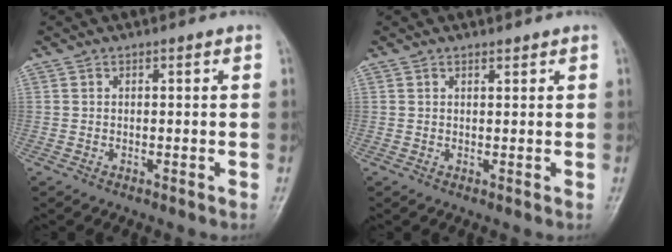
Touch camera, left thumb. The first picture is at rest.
{"total": 0.8, "force": [0.7, 0.2, 0.2], "torque": [-0.005, -0.006, 0.012]}